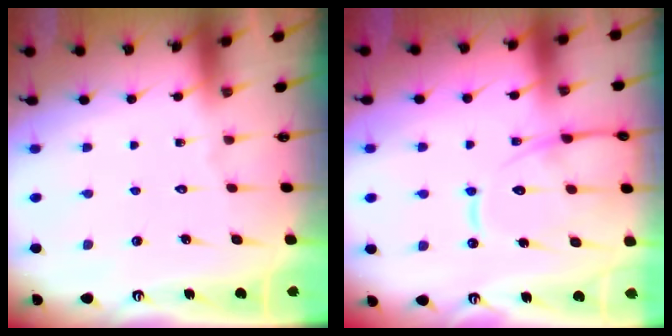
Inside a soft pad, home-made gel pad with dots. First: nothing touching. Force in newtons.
{"total": 14.4, "press": 14.4, "slide": 1.4}